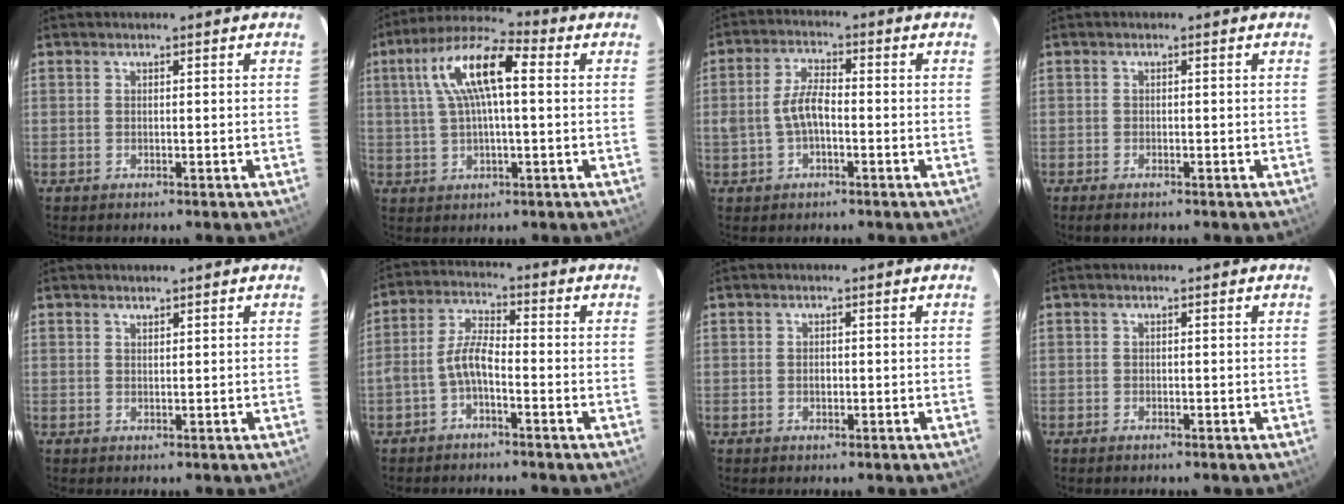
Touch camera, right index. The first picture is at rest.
{"total": 12.7, "force": [2.9, 3.9, 11.7], "torque": [-0.225, 0.028, 0.050]}
{"total": 5.6, "force": [-1.2, 2.6, 4.9], "torque": [-0.098, 0.011, -0.020]}
{"total": 2.0, "force": [-1.5, 0.7, 1.1], "torque": [-0.024, -0.007, -0.028]}
{"total": 0.8, "force": [0.8, 0.2, 0.1], "torque": [-0.003, 0.001, 0.015]}
{"total": 5.0, "force": [-2.5, 1.6, 4.0], "torque": [-0.092, 0.017, -0.050]}
{"total": 0.8, "force": [-0.2, 0.7, 0.4], "torque": [-0.007, 0.001, -0.003]}
{"total": 0.6, "force": [-0.5, 0.3, 0.2], "torque": [-0.006, -0.002, -0.010]}